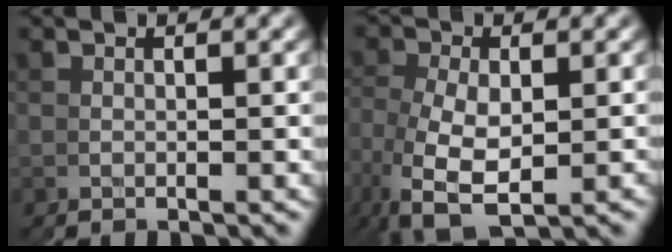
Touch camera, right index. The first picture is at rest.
{"total": 5.0, "force": [-1.8, 3.5, 3.1], "torque": [-0.102, -0.027, -0.016]}